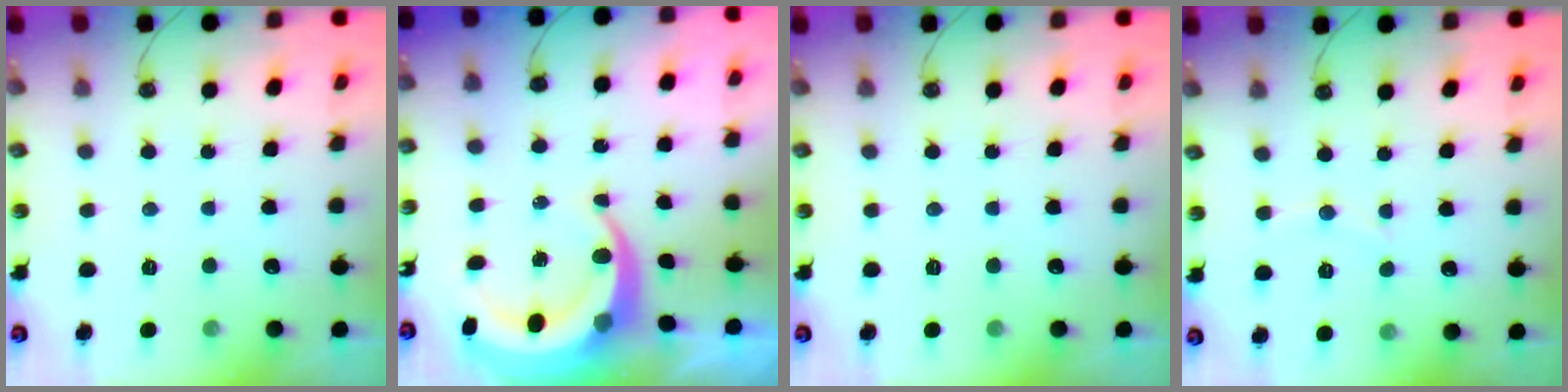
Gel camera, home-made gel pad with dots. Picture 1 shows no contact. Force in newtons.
{"total": 9.2, "press": 9.1, "slide": 1.3}
{"total": 0.0}
{"total": 6.4, "press": 6.4, "slide": 0.6}